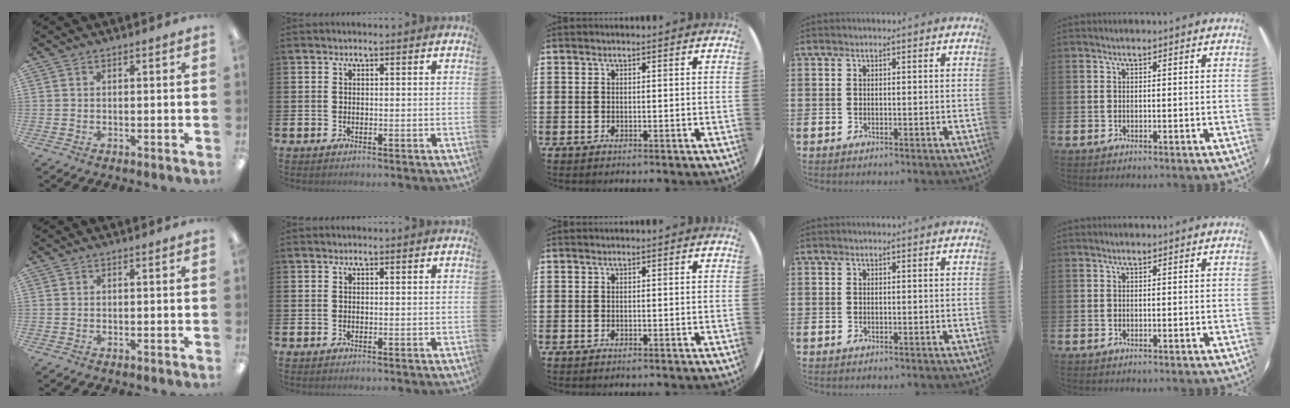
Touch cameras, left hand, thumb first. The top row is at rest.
{}